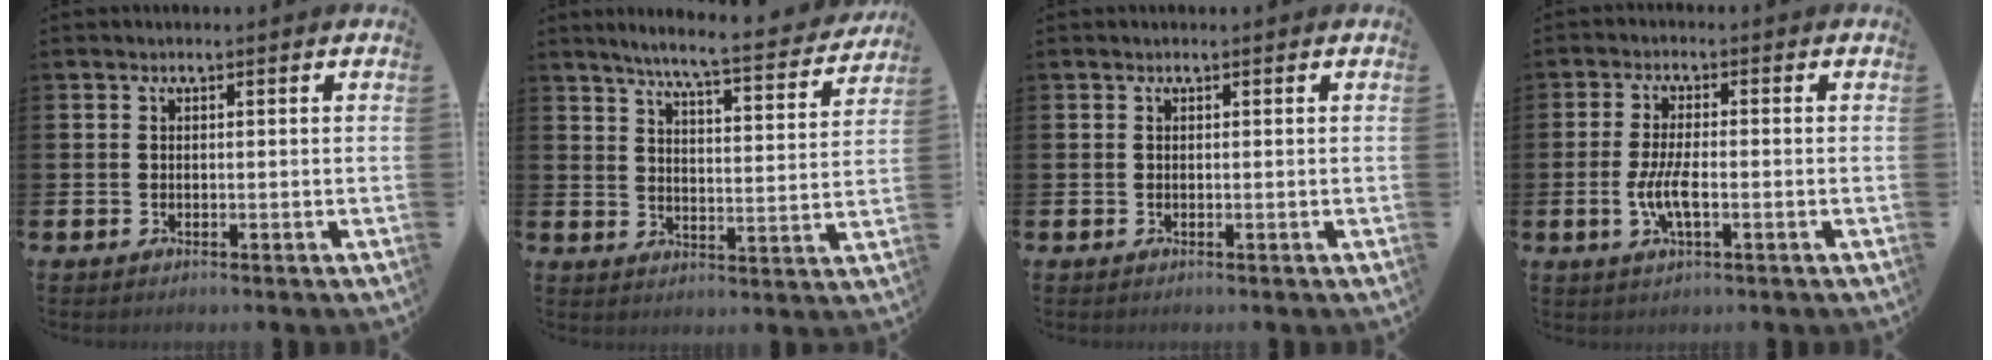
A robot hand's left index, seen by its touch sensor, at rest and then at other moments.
{"total": 6.7, "force": [6.1, -0.1, 2.6], "torque": [-0.060, -0.048, 0.099]}
{"total": 0.0}
{"total": 4.5, "force": [-1.0, 1.4, 4.1], "torque": [-0.082, -0.001, -0.023]}